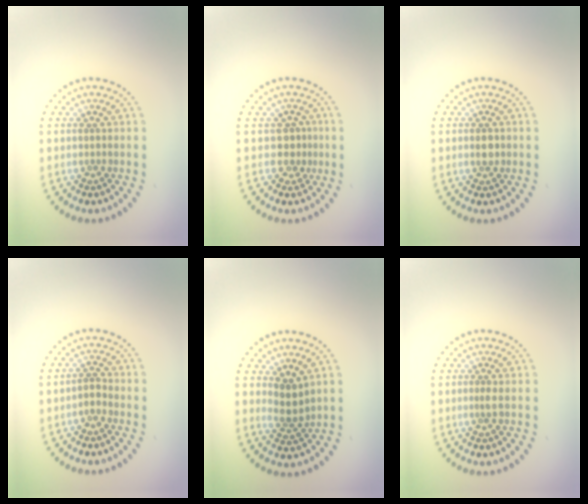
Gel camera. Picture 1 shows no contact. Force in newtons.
{"total": 2.0, "press": 1.4, "slide": 1.4}
{"total": 1.2, "press": 1.1, "slide": 0.4}
{"total": 1.1, "press": 0.9, "slide": 0.6}
{"total": 2.3, "press": 1.8, "slide": 1.3}
{"total": 0.9, "press": 0.5, "slide": 0.8}